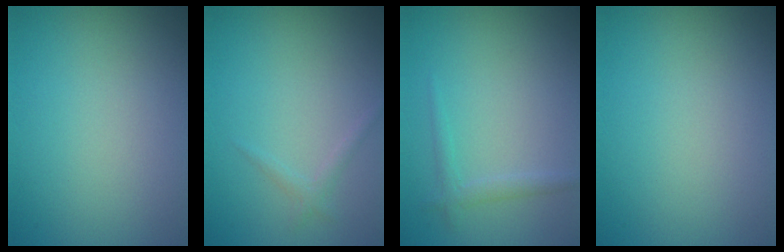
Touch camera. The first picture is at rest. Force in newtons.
{"total": 0.9, "press": 0.9, "slide": 0.1}
{"total": 1.2, "press": 1.2, "slide": 0.0}
{"total": 0.0}